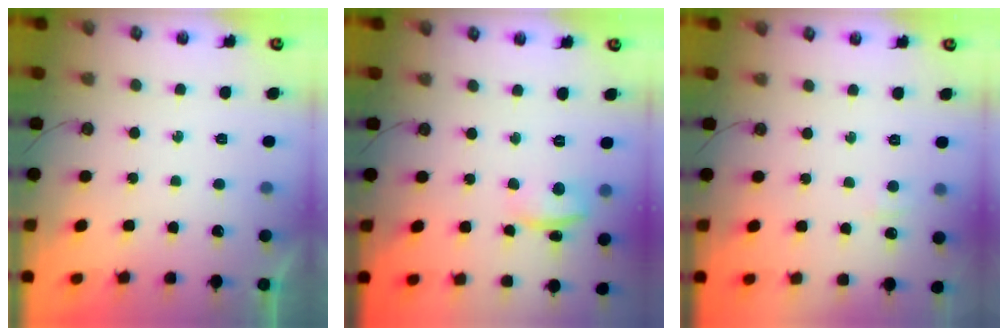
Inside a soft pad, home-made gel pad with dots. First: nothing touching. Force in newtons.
{"total": 7.8, "press": 2.9, "slide": 7.2}
{"total": 4.4, "press": 4.3, "slide": 0.6}